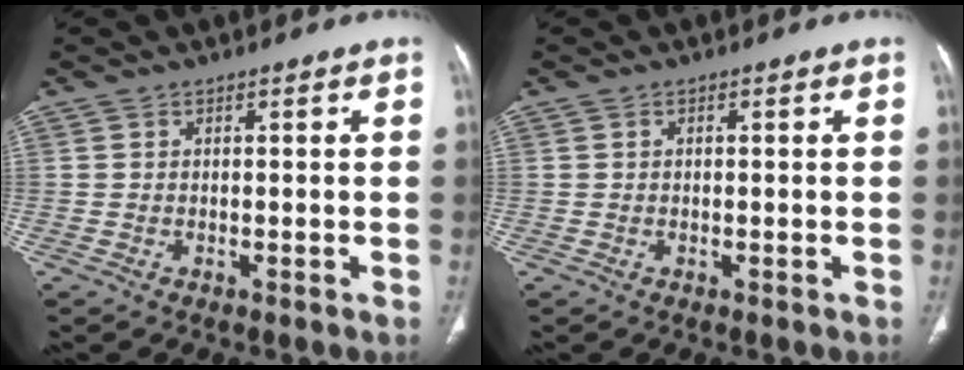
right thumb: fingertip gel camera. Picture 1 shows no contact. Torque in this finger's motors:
{"motor_torque": [0.17, 0.05, -0.27, 0.02, 0.03]}